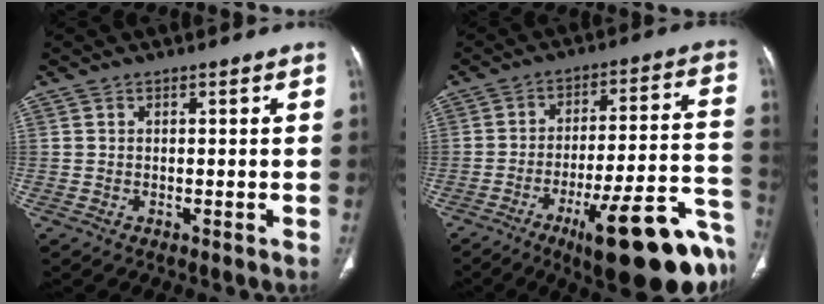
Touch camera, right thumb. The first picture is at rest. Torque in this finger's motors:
{"motor_torque": [3.95, 1.06, 1.51, -1.25, 0.38]}